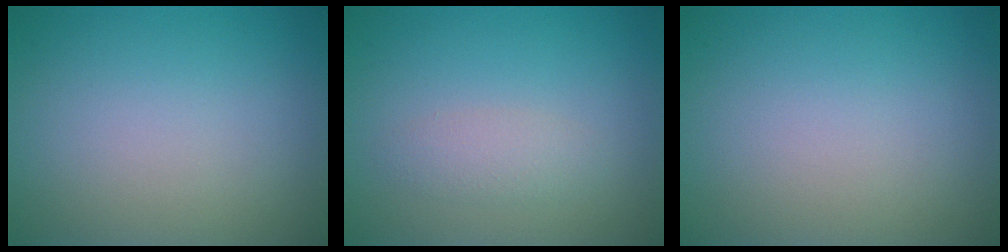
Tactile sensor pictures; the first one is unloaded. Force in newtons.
{"total": 1.6, "press": 1.6, "slide": 0.2}
{"total": 0.0}